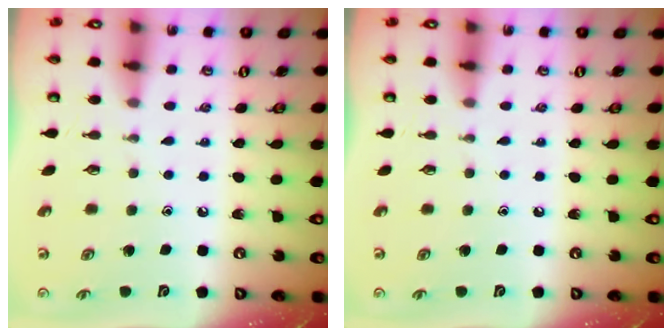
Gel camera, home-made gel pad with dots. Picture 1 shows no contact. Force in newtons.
{"total": 0.0}